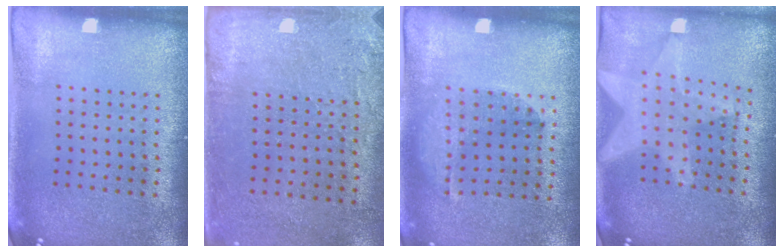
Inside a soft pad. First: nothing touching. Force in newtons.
{"total": 2.8, "press": 2.3, "slide": 1.6}
{"total": 1.0, "press": 1.0, "slide": 0.2}
{"total": 1.9, "press": 1.6, "slide": 1.0}